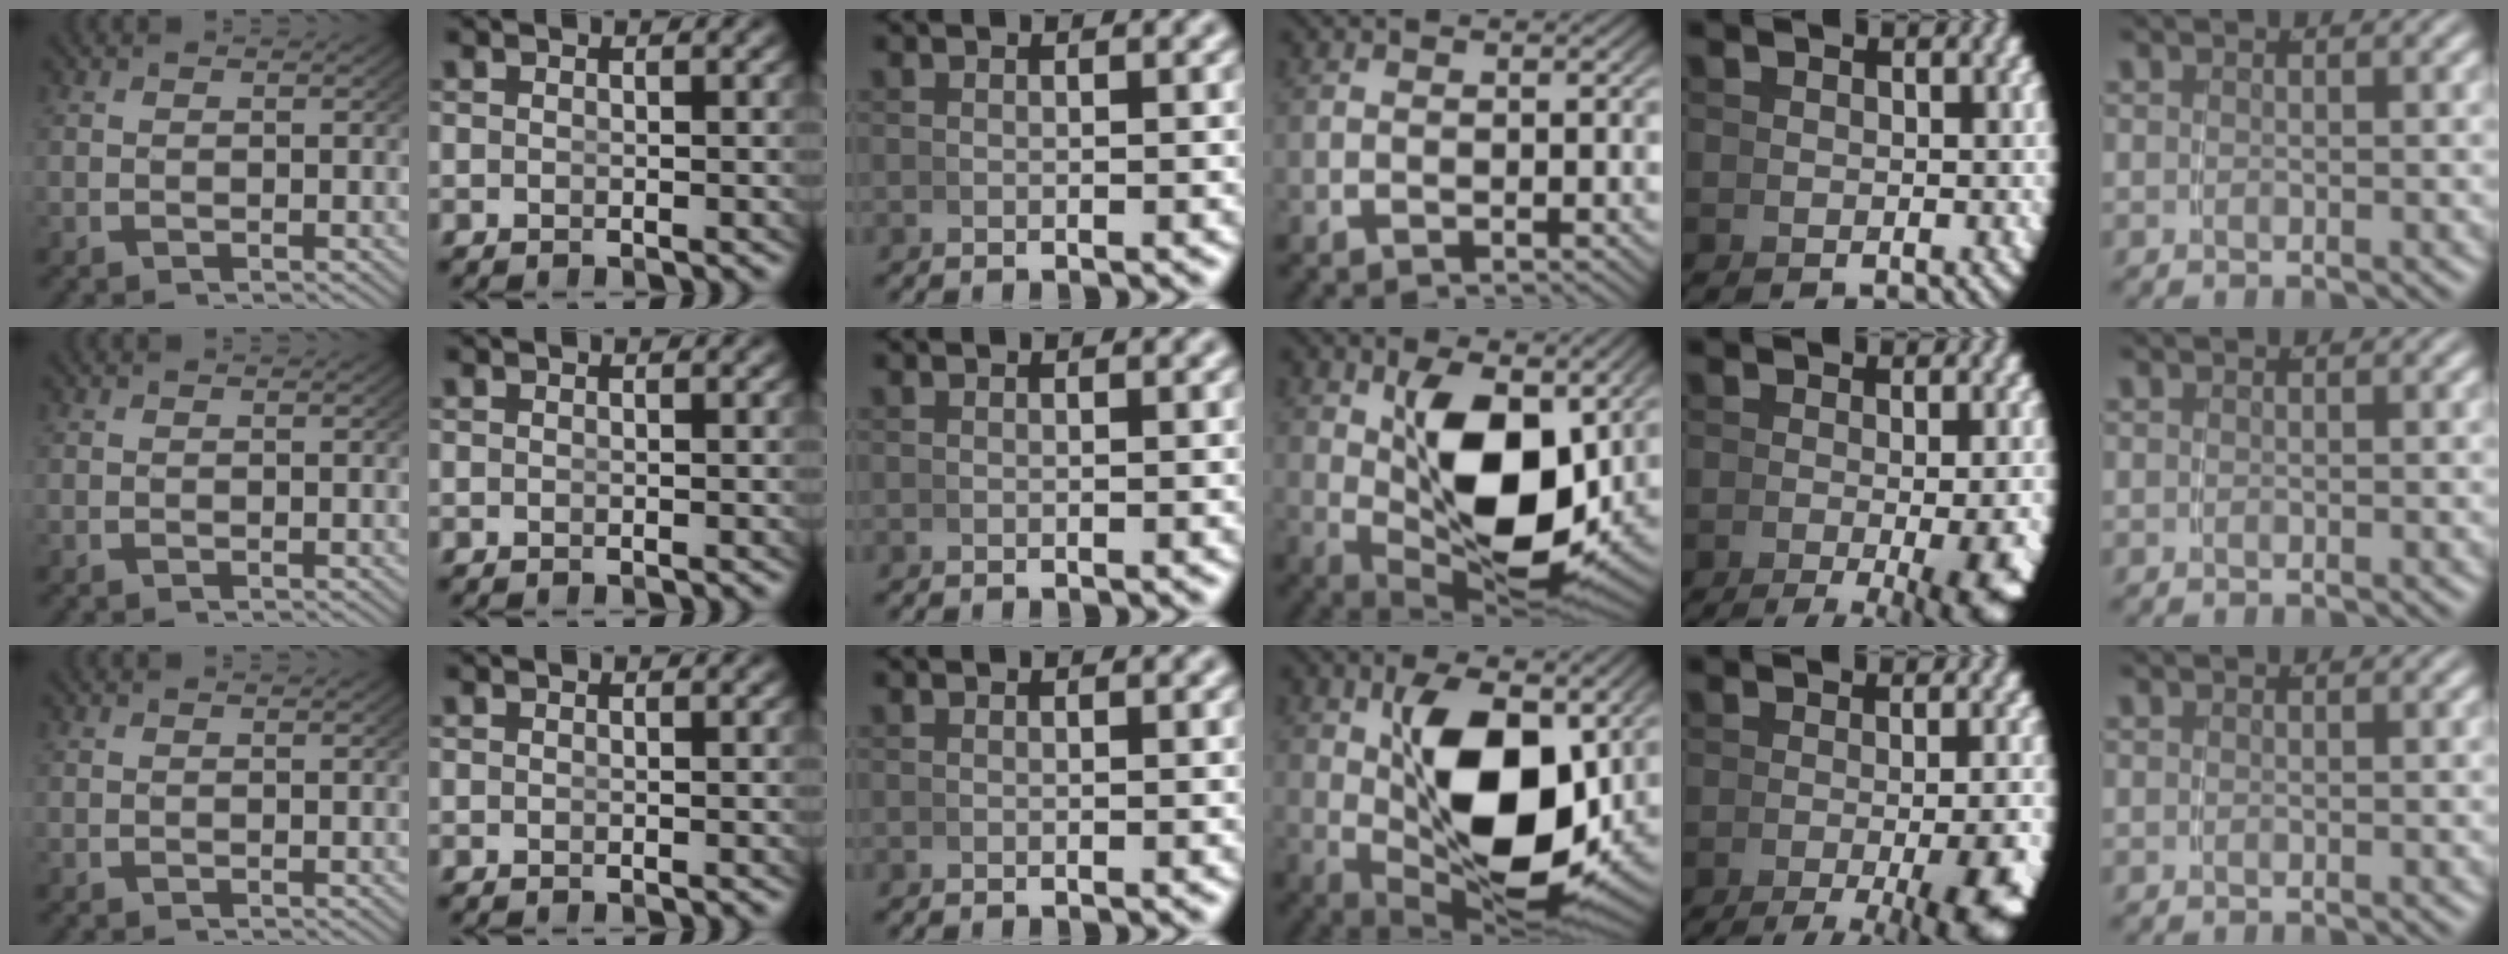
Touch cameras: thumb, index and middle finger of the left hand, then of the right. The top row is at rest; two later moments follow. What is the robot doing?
{"motion": "grasp_and_lifting", "object": "pen"}